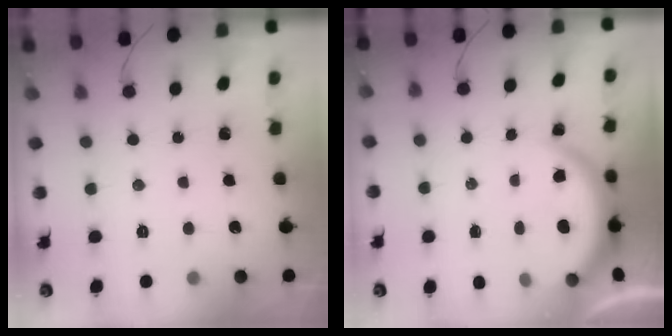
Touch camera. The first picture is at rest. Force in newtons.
{"total": 4.0, "press": 4.0, "slide": 0.3}